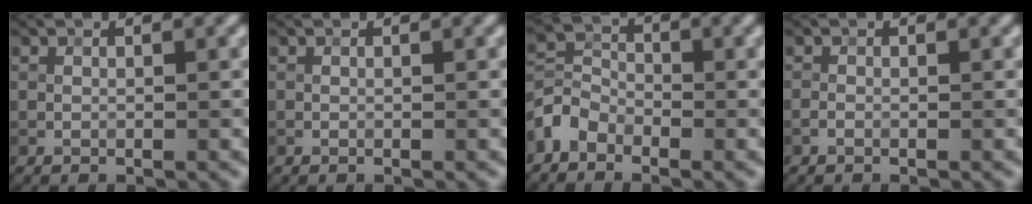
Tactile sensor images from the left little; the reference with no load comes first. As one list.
[{"total": 0.0}, {"total": 3.0, "force": [-2.1, 1.9, 0.9], "torque": [-0.020, 0.008, -0.053]}, {"total": 0.7, "force": [-0.4, 0.3, 0.4], "torque": [-0.009, 0.000, -0.008]}]